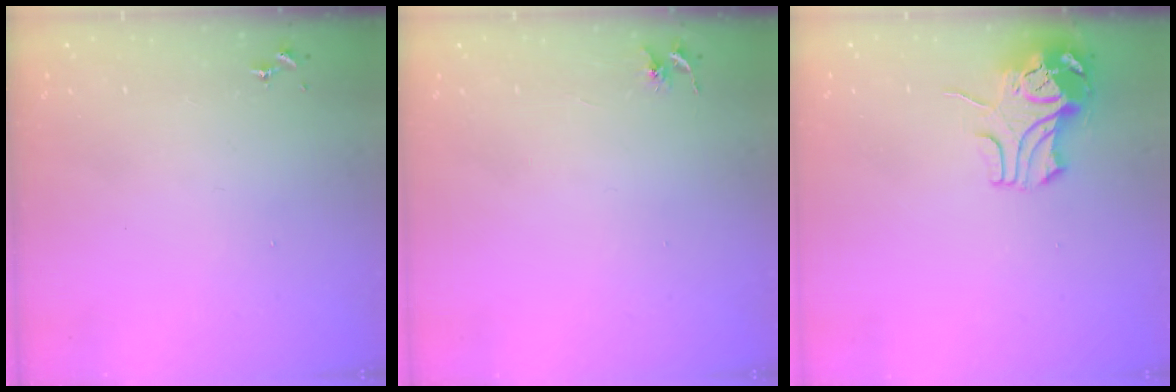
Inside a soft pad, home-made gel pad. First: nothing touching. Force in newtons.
{"total": 3.4, "press": 3.4, "slide": 0.4}
{"total": 10.0, "press": 10.0, "slide": 1.3}